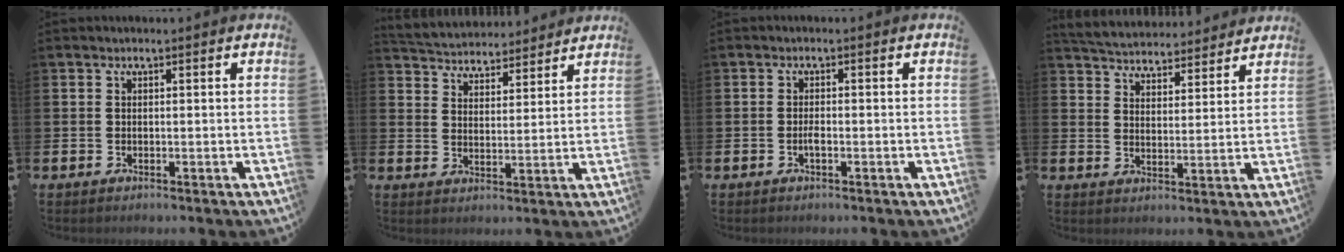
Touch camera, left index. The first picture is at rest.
{"total": 4.8, "force": [4.7, 1.1, -0.1], "torque": [-0.024, -0.027, 0.083]}
{"total": 1.1, "force": [-0.4, 0.3, 1.0], "torque": [-0.019, -0.001, -0.008]}
{"total": 5.3, "force": [5.3, 0.8, 0.2], "torque": [-0.031, -0.033, 0.095]}